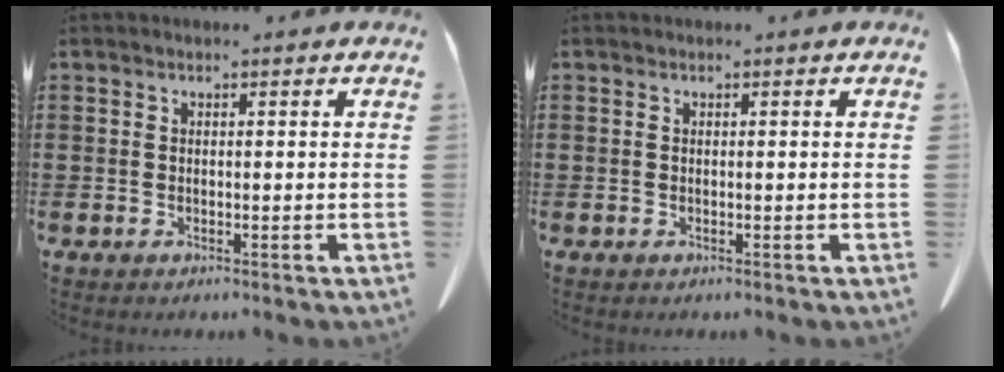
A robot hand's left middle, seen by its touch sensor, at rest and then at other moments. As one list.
[{"total": 0.0}]